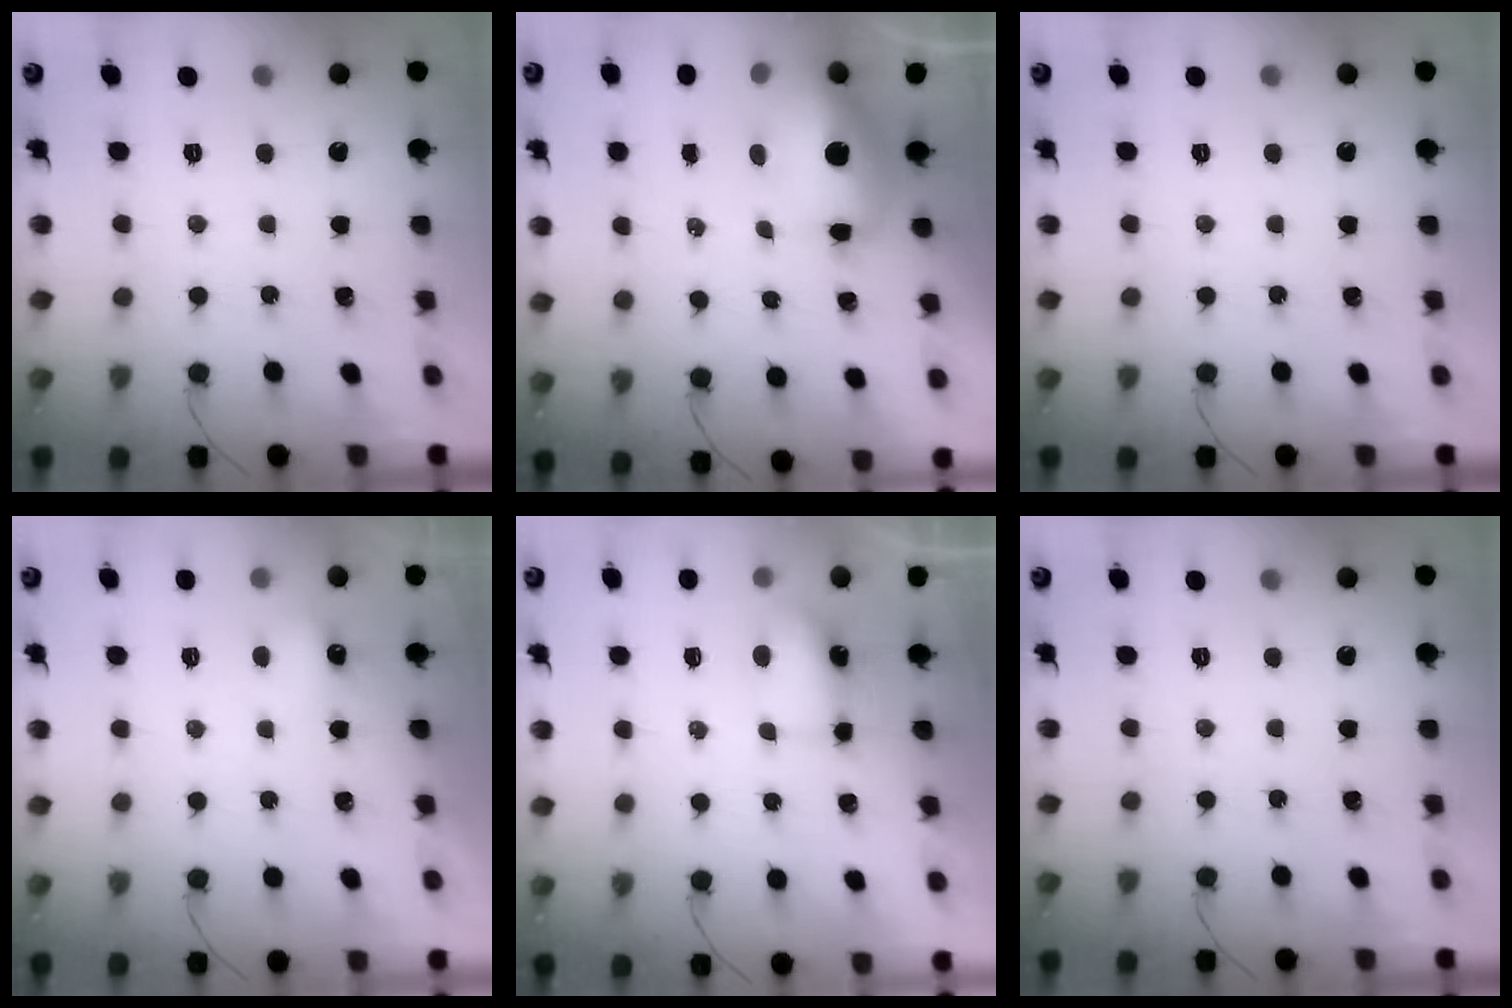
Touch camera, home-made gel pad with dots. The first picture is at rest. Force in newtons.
{"total": 12.2, "press": 11.9, "slide": 2.7}
{"total": 0.0}
{"total": 3.3, "press": 3.1, "slide": 1.0}
{"total": 5.0, "press": 5.0, "slide": 0.5}
{"total": 0.0}